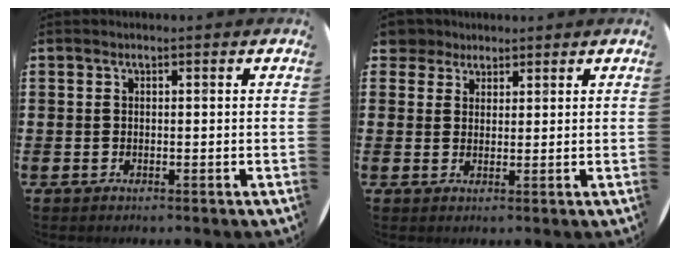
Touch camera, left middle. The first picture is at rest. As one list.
[{"total": 3.4, "force": [2.8, 1.9, 0.3], "torque": [-0.010, 0.003, 0.054]}]